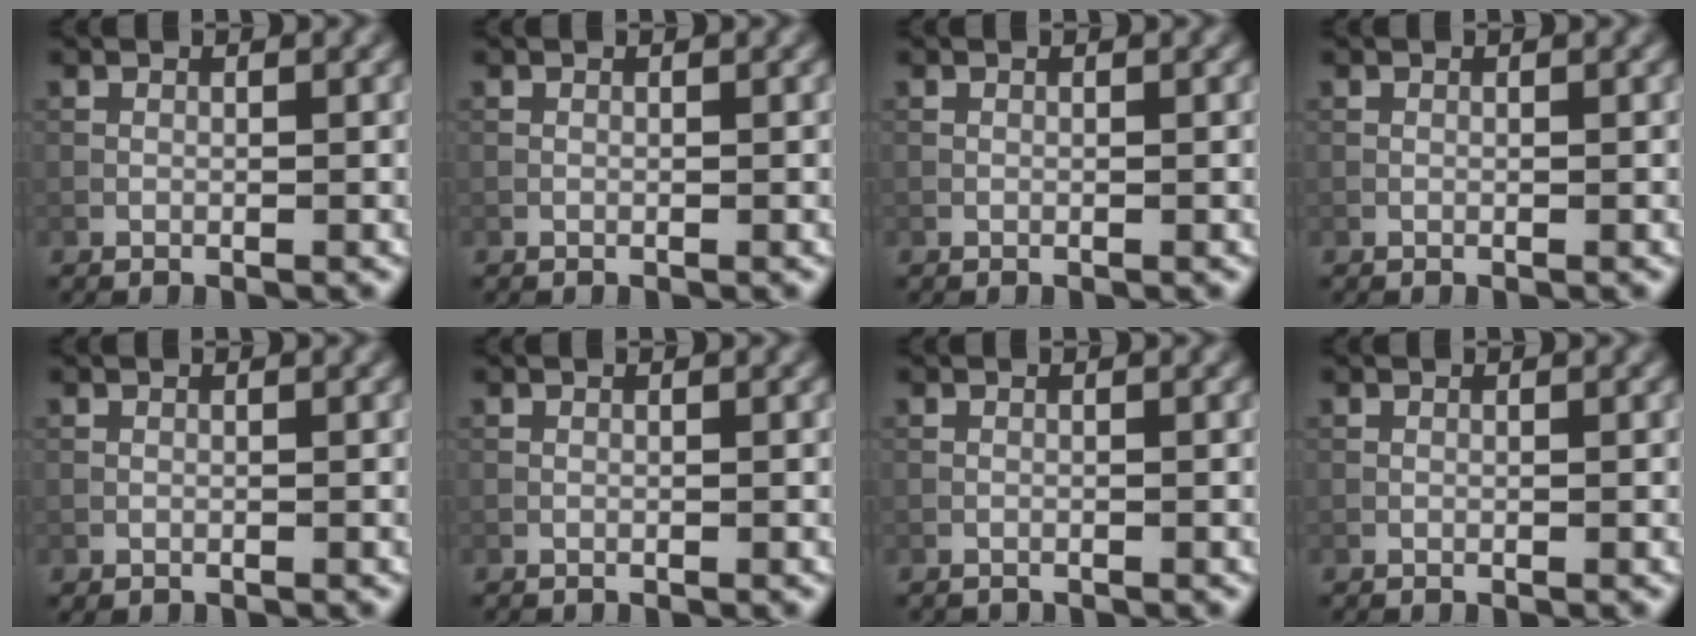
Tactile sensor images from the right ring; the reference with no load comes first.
{"total": 0.0}
{"total": 0.0}
{"total": 0.0}
{"total": 0.0}
{"total": 0.0}
{"total": 0.8, "force": [-0.8, 0.1, -0.1], "torque": [0.004, -0.003, -0.014]}
{"total": 0.0}